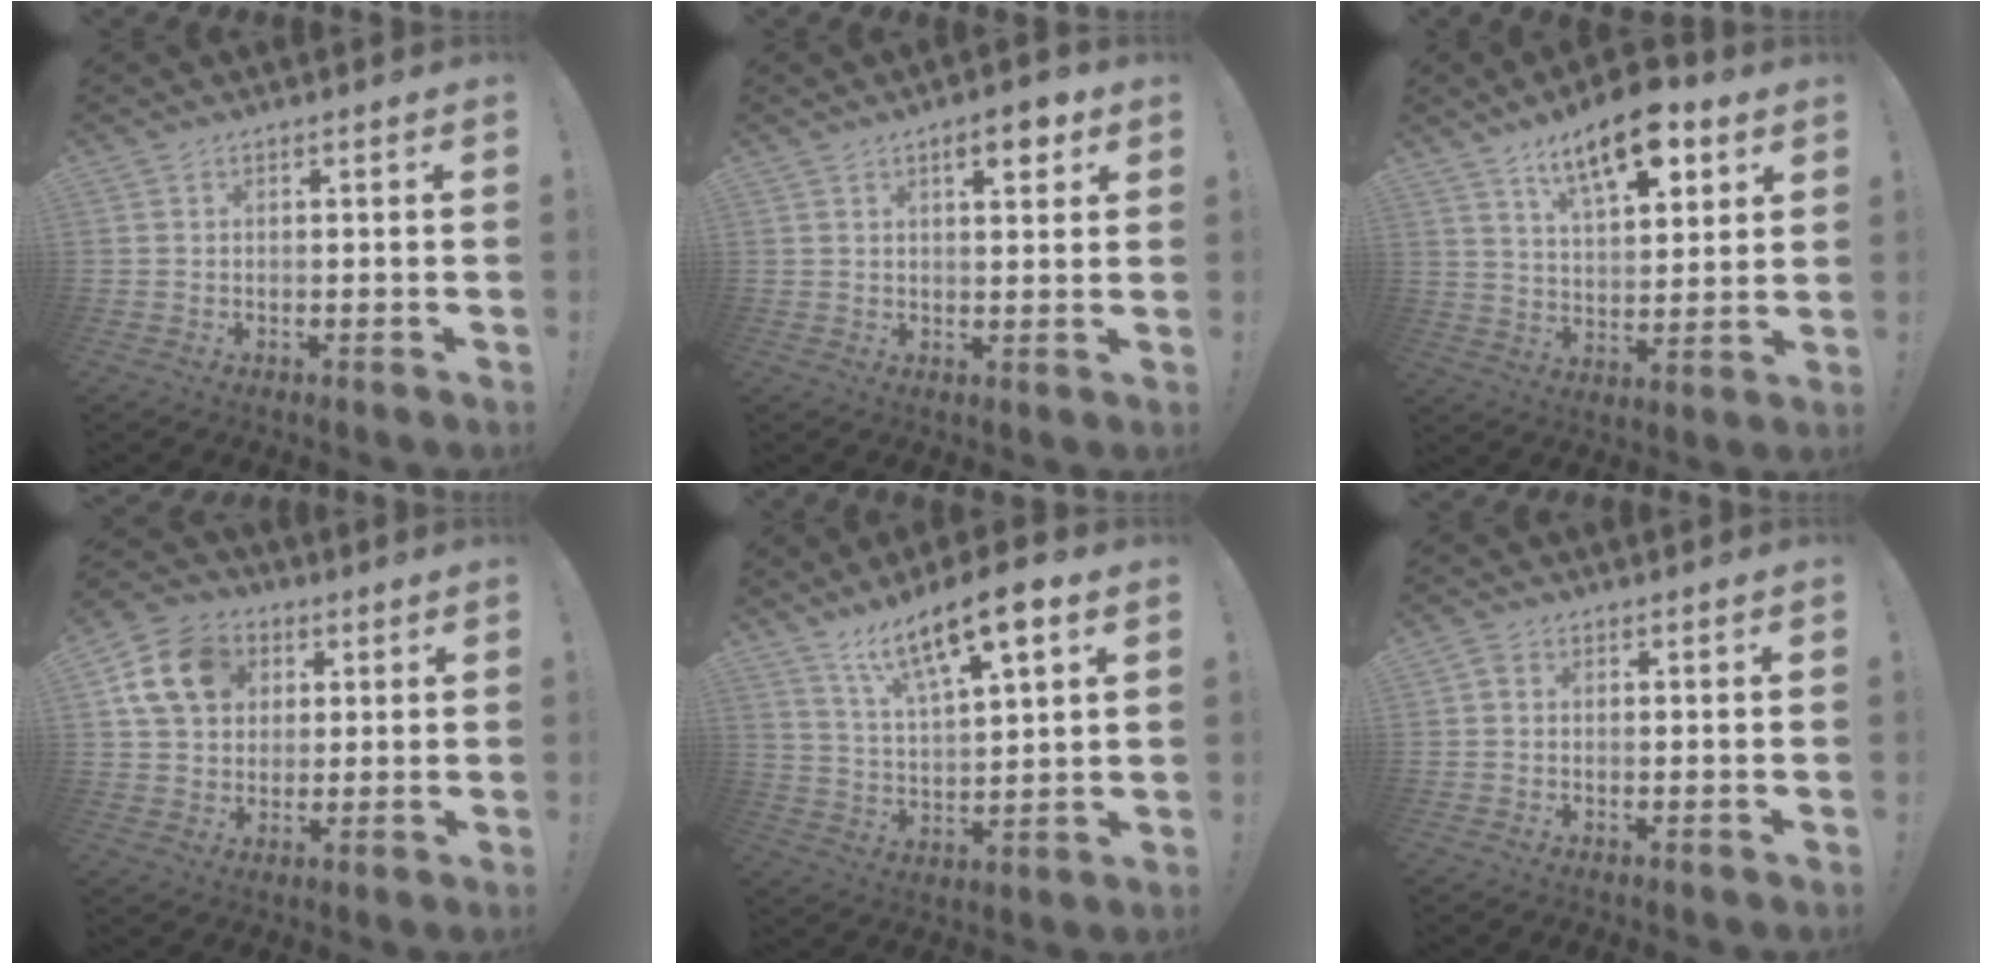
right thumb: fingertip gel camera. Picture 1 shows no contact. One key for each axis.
{"total": 5.9, "fx": 3.1, "fy": 2.4, "fz": 4.4, "tx": -0.046, "ty": -0.011, "tz": 0.045}
{"total": 15.6, "fx": 9.0, "fy": 6.6, "fz": 10.9, "tx": -0.169, "ty": -0.038, "tz": 0.153}
{"total": 14.1, "fx": 4.7, "fy": 11.1, "fz": 7.3, "tx": -0.112, "ty": -0.004, "tz": 0.100}
{"total": 14.2, "fx": 9.3, "fy": 3.9, "fz": 9.9, "tx": -0.170, "ty": -0.045, "tz": 0.154}
{"total": 1.0, "fx": 0.0, "fy": 0.9, "fz": 0.3, "tx": -0.013, "ty": 0.006, "tz": 0.001}